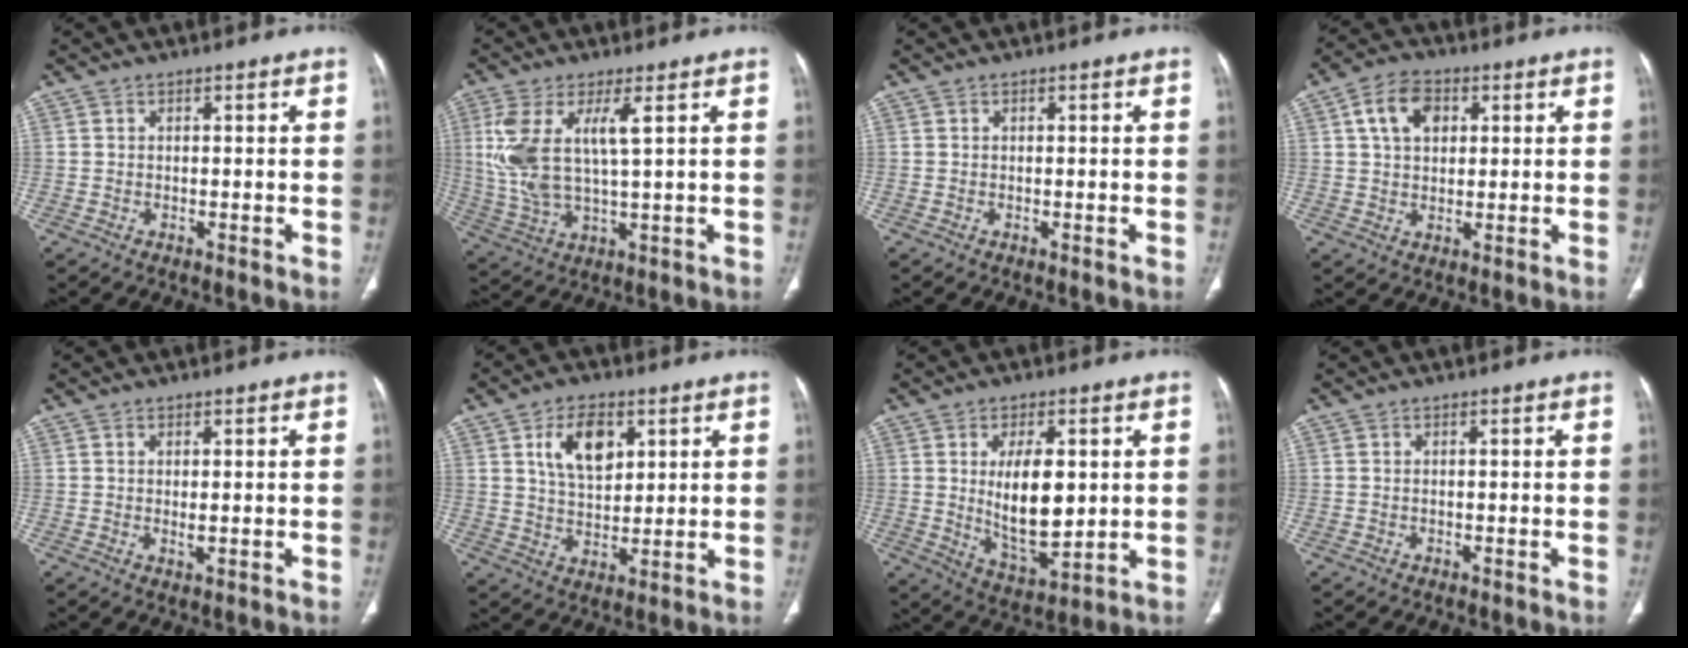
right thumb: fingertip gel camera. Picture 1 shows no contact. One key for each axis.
{"total": 11.9, "fx": 3.0, "fy": 4.0, "fz": 10.7, "tx": -0.251, "ty": -0.014, "tz": 0.067}
{"total": 0.0}
{"total": 8.4, "fx": 2.6, "fy": 5.8, "fz": 5.5, "tx": -0.079, "ty": 0.005, "tz": 0.042}
{"total": 1.4, "fx": 0.0, "fy": 0.4, "fz": 1.3, "tx": -0.026, "ty": -0.006, "tz": 0.004}
{"total": 9.8, "fx": 3.9, "fy": 5.8, "fz": 6.9, "tx": -0.095, "ty": -0.016, "tz": 0.072}
{"total": 12.7, "fx": 1.6, "fy": 6.0, "fz": 11.1, "tx": -0.164, "ty": -0.027, "tz": 0.039}
{"total": 0.0}